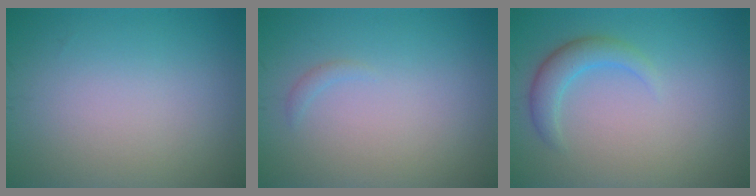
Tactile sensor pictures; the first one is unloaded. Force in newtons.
{"total": 0.6, "press": 0.6, "slide": 0.1}
{"total": 2.5, "press": 2.5, "slide": 0.1}